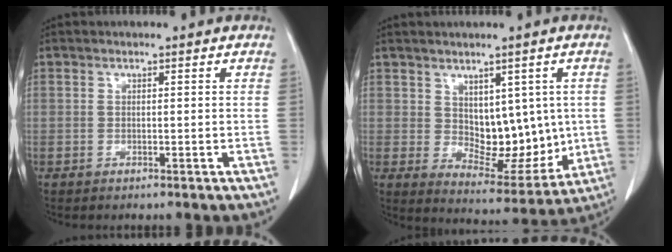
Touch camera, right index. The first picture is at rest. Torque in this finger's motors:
{"motor_torque": [0.13, 0.24, 0.19, 0.02]}